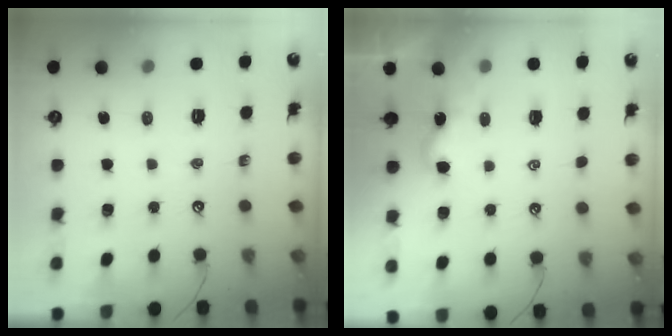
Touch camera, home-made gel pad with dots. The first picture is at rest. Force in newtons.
{"total": 1.6, "press": 1.6, "slide": 0.2}